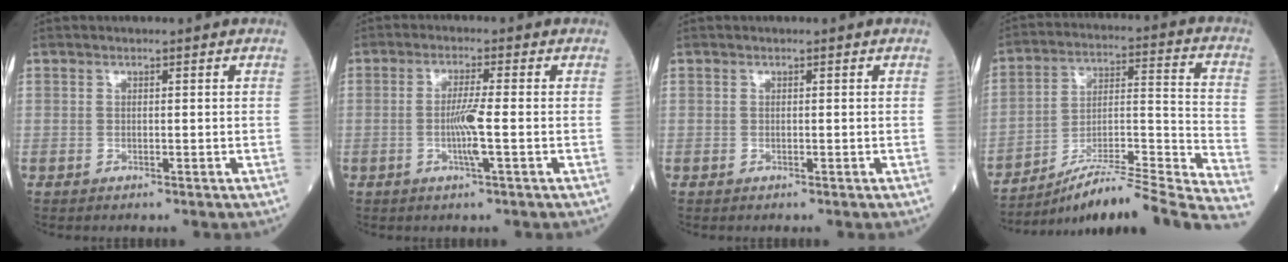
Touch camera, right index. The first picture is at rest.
{"total": 4.6, "force": [-0.9, -0.4, 4.5], "torque": [-0.088, -0.006, -0.020]}
{"total": 0.0}
{"total": 23.6, "force": [-20.8, -0.4, 11.1], "torque": [-0.117, 0.010, -0.317]}